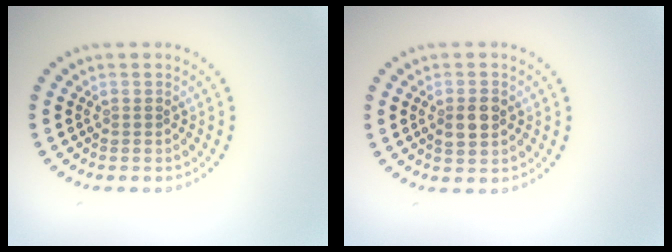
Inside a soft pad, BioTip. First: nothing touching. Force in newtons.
{"total": 2.1, "press": 2.1, "slide": 0.2}